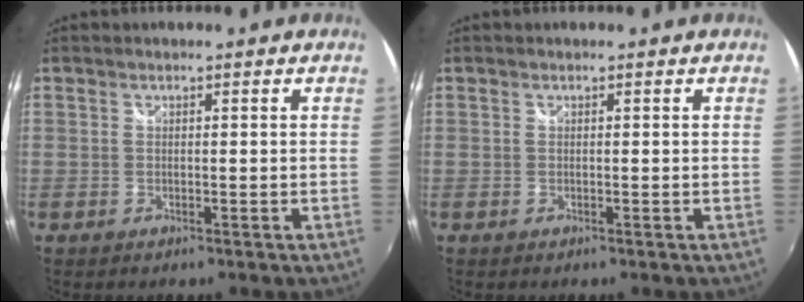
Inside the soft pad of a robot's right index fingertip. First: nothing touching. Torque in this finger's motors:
{"motor_torque": [0.01, 0.01, -0.02, 0.00]}